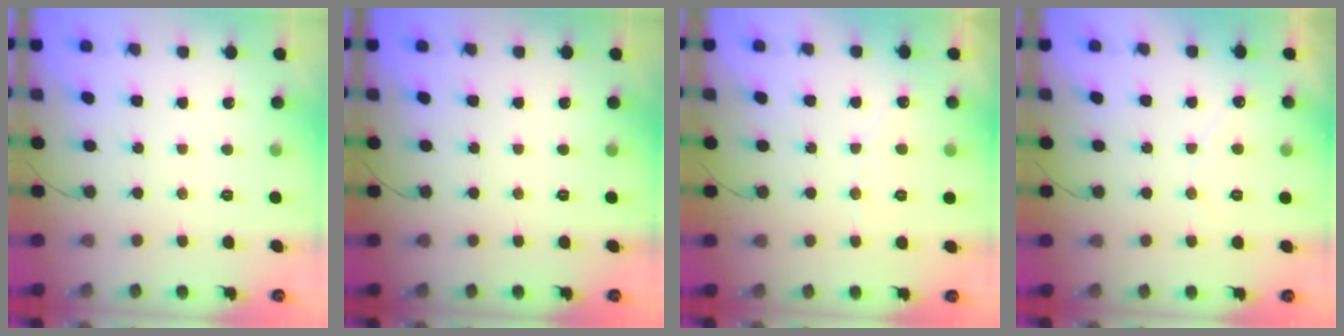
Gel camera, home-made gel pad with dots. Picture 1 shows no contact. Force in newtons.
{"total": 0.0}
{"total": 2.7, "press": 2.7, "slide": 0.1}
{"total": 2.7, "press": 2.7, "slide": 0.0}